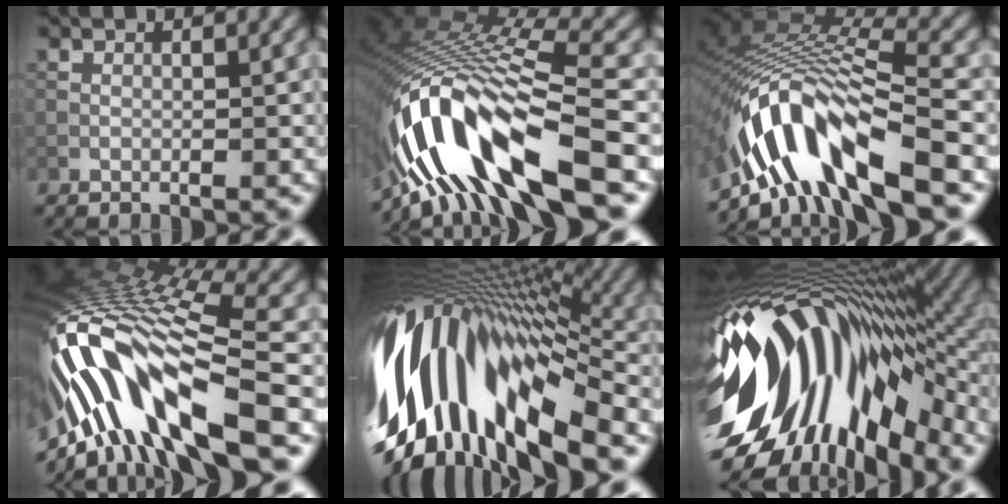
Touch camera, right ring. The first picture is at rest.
{"total": 13.1, "force": [-6.7, 3.8, 10.6], "torque": [-0.206, 0.014, -0.101]}
{"total": 11.0, "force": [-6.9, 2.9, 8.0], "torque": [-0.143, 0.012, -0.116]}
{"total": 14.6, "force": [-4.3, 4.0, 13.3], "torque": [-0.266, 0.016, -0.063]}
{"total": 16.1, "force": [-3.3, 7.4, 13.9], "torque": [-0.272, -0.003, -0.053]}
{"total": 16.3, "force": [-2.3, 8.8, 13.6], "torque": [-0.237, 0.006, -0.052]}